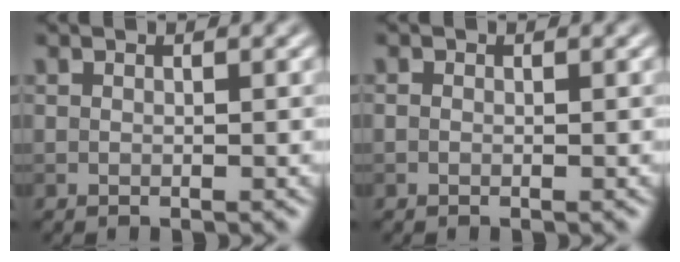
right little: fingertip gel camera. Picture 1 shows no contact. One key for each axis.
{"total": 0.0}